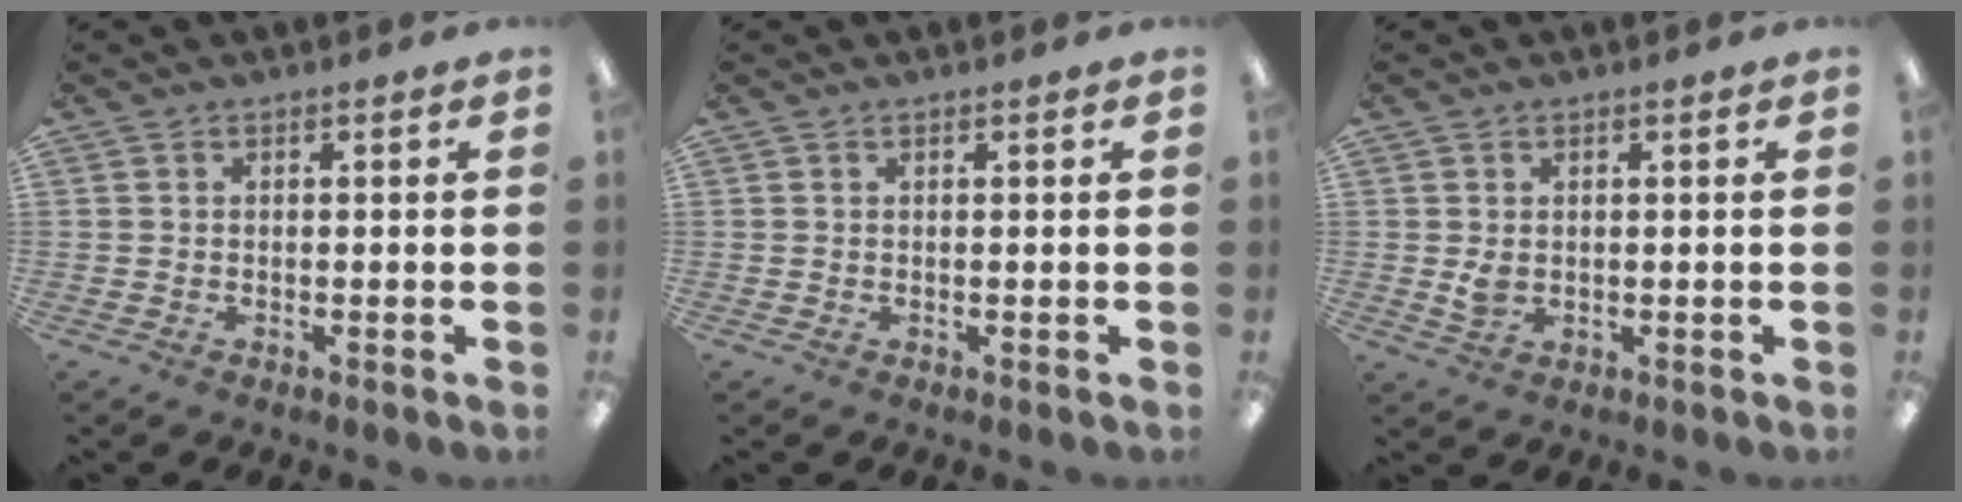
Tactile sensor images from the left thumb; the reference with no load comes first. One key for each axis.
{"total": 0.6, "fx": 0.4, "fy": 0.1, "fz": 0.4, "tx": -0.009, "ty": 0.002, "tz": 0.006}
{"total": 2.8, "fx": 0.5, "fy": 2.0, "fz": 1.9, "tx": -0.037, "ty": -0.001, "tz": 0.004}